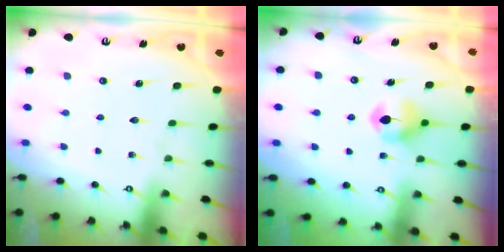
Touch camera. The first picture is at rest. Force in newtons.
{"total": 6.5, "press": 6.5, "slide": 0.5}